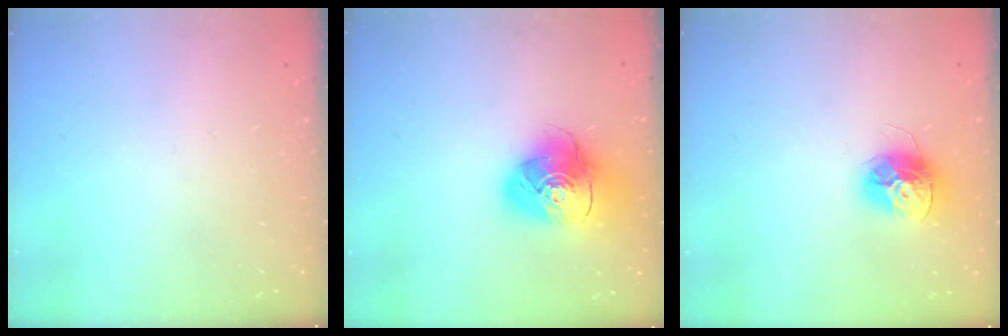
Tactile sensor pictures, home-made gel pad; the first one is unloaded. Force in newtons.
{"total": 14.9, "press": 14.8, "slide": 1.7}
{"total": 13.4, "press": 13.4, "slide": 1.2}